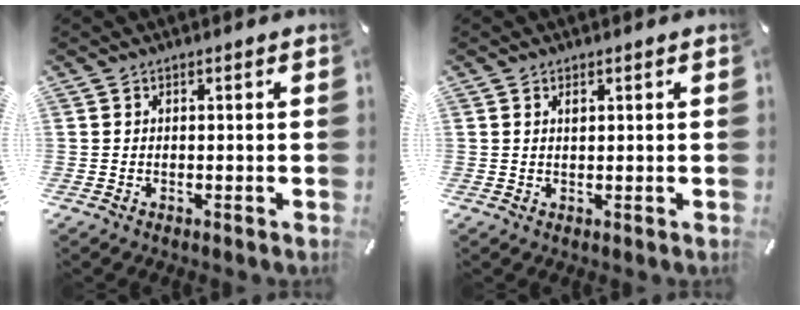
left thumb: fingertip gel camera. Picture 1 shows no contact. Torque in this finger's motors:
{"motor_torque": [0.13, -0.03, -0.03, -0.28, 0.12]}